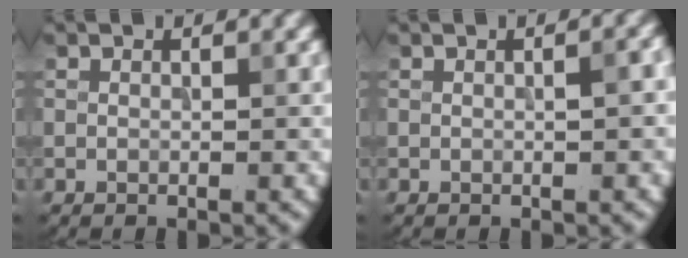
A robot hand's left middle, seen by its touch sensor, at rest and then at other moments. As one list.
[{"total": 1.6, "force": [0.1, 0.4, 1.6], "torque": [-0.019, 0.006, 0.003]}]